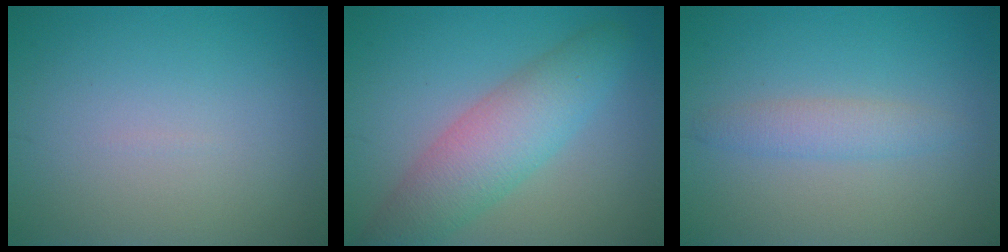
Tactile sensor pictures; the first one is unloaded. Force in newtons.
{"total": 5.8, "press": 5.8, "slide": 0.2}
{"total": 2.0, "press": 2.0, "slide": 0.1}